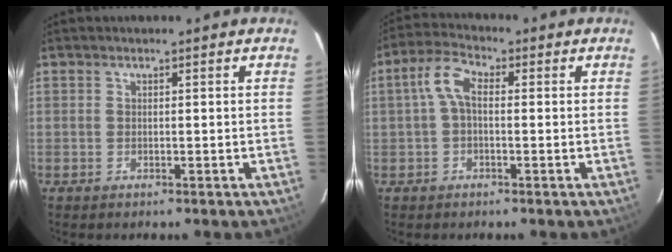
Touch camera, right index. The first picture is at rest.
{"total": 4.9, "force": [0.0, 2.5, 4.2], "torque": [-0.090, 0.019, 0.000]}